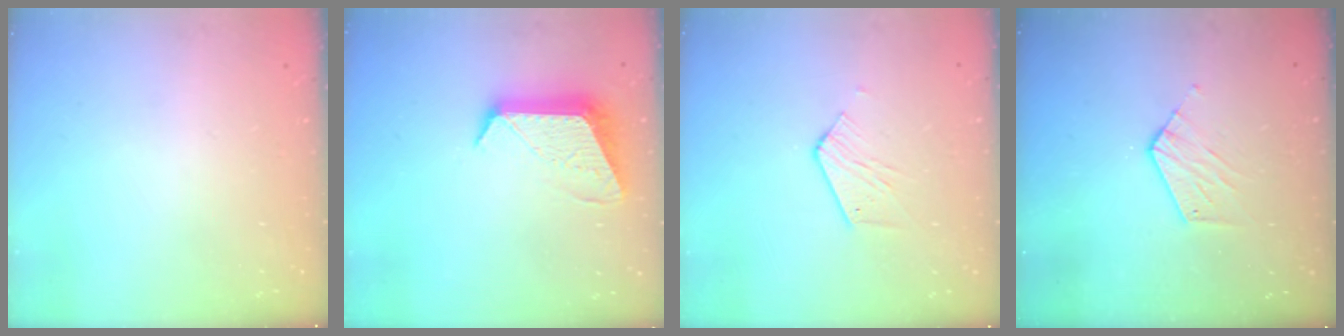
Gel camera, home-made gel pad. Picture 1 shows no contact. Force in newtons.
{"total": 11.6, "press": 11.5, "slide": 0.7}
{"total": 6.2, "press": 6.2, "slide": 0.4}
{"total": 6.5, "press": 6.5, "slide": 0.4}